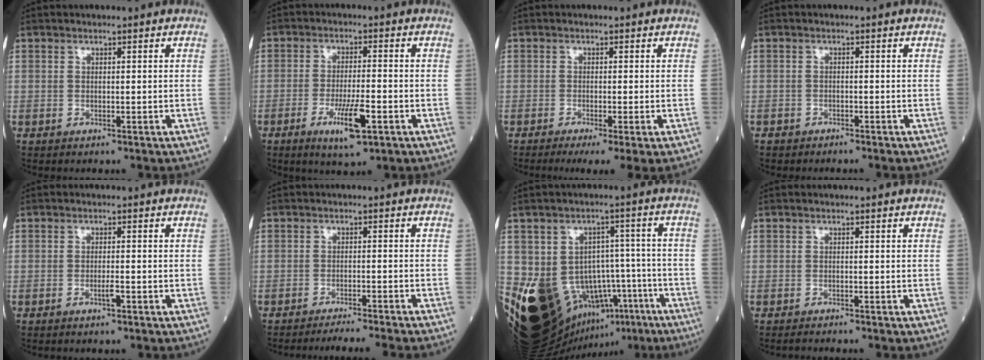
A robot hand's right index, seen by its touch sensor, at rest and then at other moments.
{"total": 7.2, "force": [-3.2, 1.0, 6.4], "torque": [-0.117, -0.011, -0.051]}
{"total": 6.3, "force": [-4.2, -0.3, 4.7], "torque": [-0.063, -0.020, -0.065]}
{"total": 1.4, "force": [-1.3, 0.6, 0.2], "torque": [-0.009, 0.001, -0.022]}
{"total": 1.7, "force": [-0.8, 0.1, 1.5], "torque": [-0.028, -0.002, -0.015]}
{"total": 7.8, "force": [-7.0, -1.7, 2.9], "torque": [-0.013, -0.018, -0.099]}
{"total": 23.2, "force": [-9.7, 15.8, 14.0], "torque": [-0.265, 0.025, -0.124]}
{"total": 1.2, "force": [-1.1, -0.1, 0.3], "torque": [-0.012, -0.003, -0.016]}